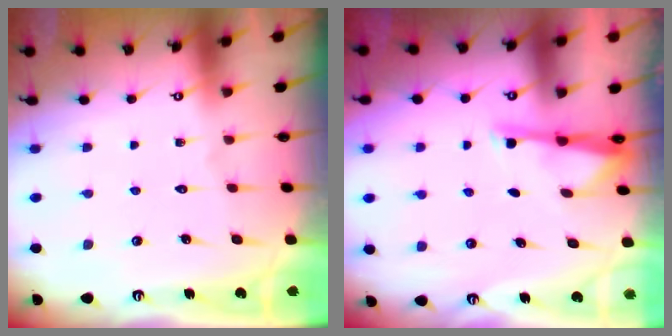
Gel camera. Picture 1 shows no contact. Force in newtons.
{"total": 3.9, "press": 3.7, "slide": 1.1}